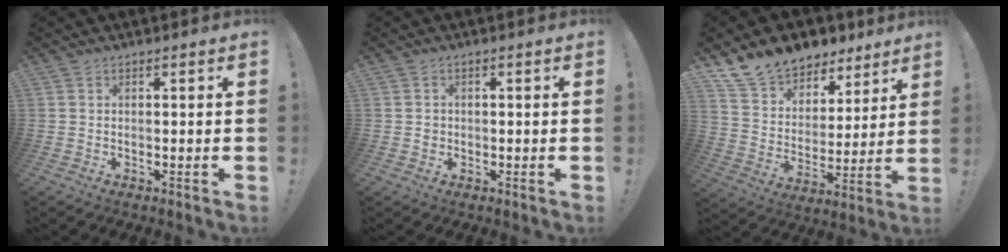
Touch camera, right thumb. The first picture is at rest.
{"total": 1.8, "force": [-0.3, 1.7, 0.6], "torque": [-0.002, 0.003, -0.008]}
{"total": 12.6, "force": [10.4, 6.5, 2.6], "torque": [-0.059, -0.084, 0.196]}